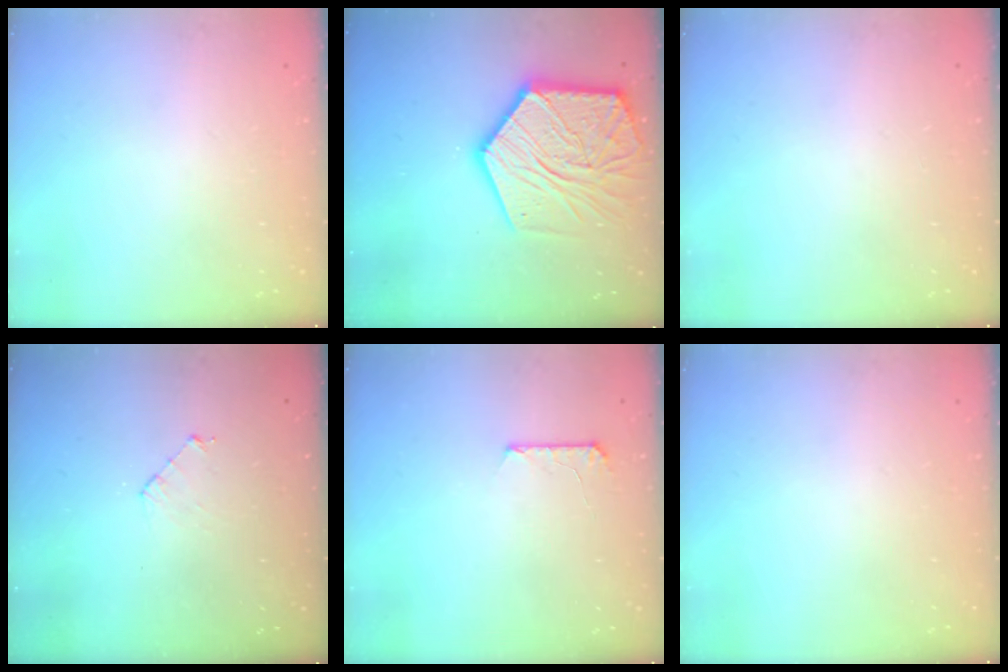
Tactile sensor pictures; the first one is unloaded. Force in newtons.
{"total": 21.9, "press": 21.8, "slide": 1.7}
{"total": 0.0}
{"total": 4.1, "press": 4.1, "slide": 0.3}
{"total": 6.3, "press": 6.3, "slide": 0.7}
{"total": 0.0}